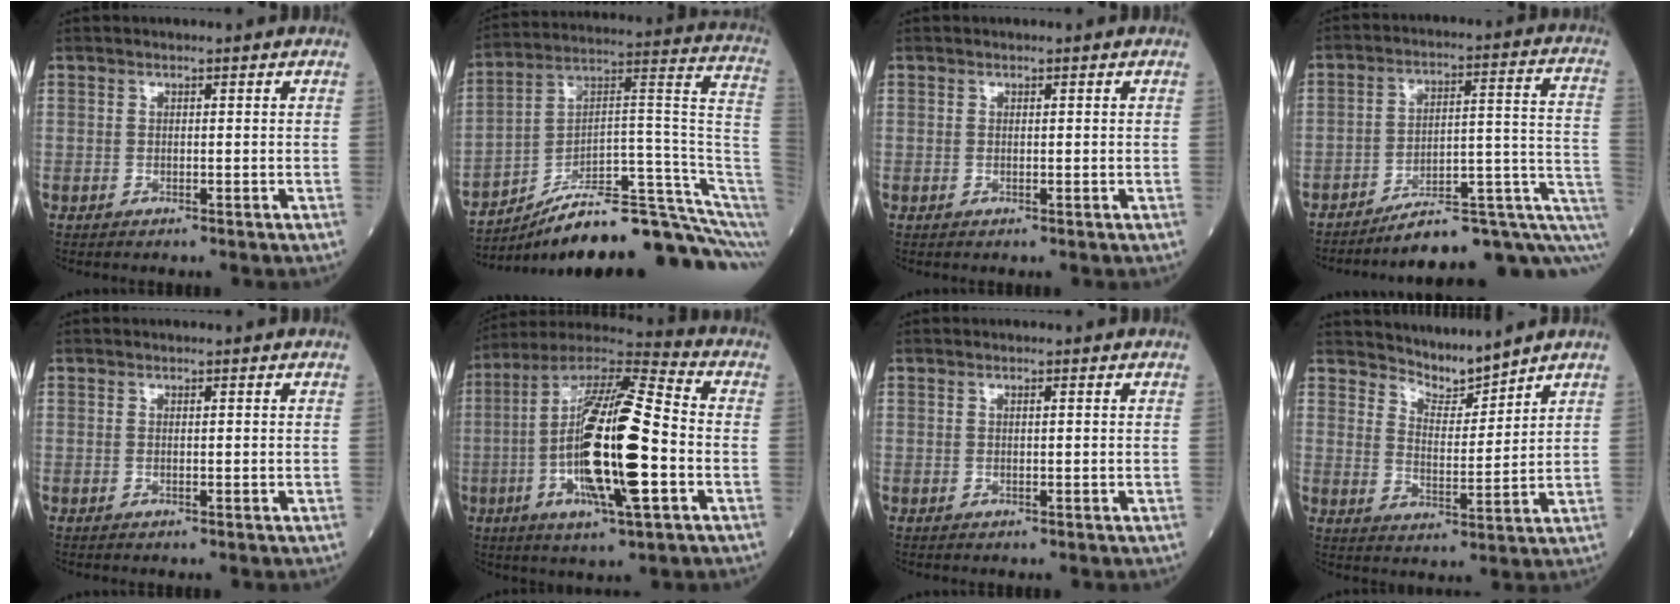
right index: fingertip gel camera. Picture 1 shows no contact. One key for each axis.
{"total": 24.1, "fx": -16.7, "fy": 2.3, "fz": 17.2, "tx": -0.167, "ty": 0.059, "tz": -0.253}
{"total": 0.0}
{"total": 15.5, "fx": -9.0, "fy": 3.6, "fz": 12.2, "tx": -0.107, "ty": 0.073, "tz": -0.119}
{"total": 0.0}
{"total": 21.1, "fx": -3.6, "fy": 3.5, "fz": 20.5, "tx": -0.407, "ty": -0.006, "tz": -0.067}
{"total": 0.5, "fx": 0.1, "fy": 0.1, "fz": 0.5, "tx": -0.016, "ty": 0.000, "tz": 0.003}
{"total": 4.8, "fx": 4.8, "fy": 0.0, "fz": -0.3, "tx": 0.001, "ty": -0.011, "tz": 0.096}